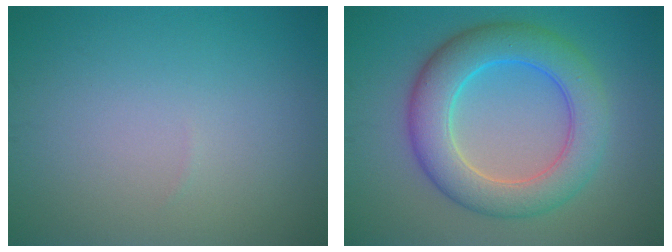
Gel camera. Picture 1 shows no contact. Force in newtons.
{"total": 7.6, "press": 7.6, "slide": 0.2}